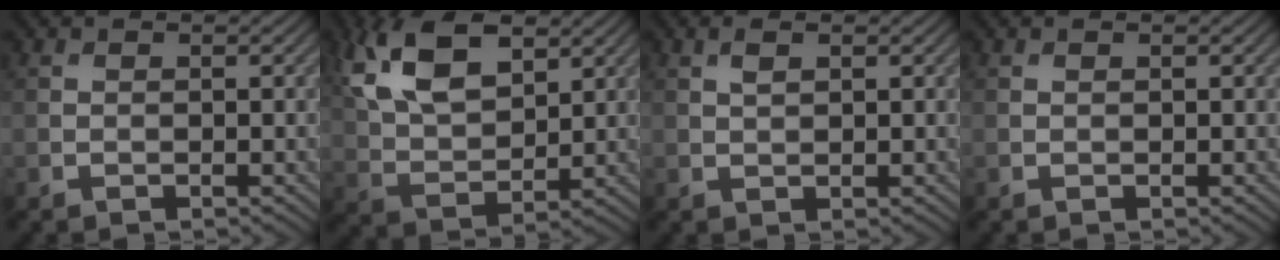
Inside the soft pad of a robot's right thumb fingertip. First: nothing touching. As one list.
[{"total": 11.2, "force": [5.2, 5.9, 8.0], "torque": [-0.190, 0.013, 0.103]}, {"total": 1.6, "force": [0.8, 0.7, 1.2], "torque": [-0.029, 0.001, 0.016]}, {"total": 0.0}]